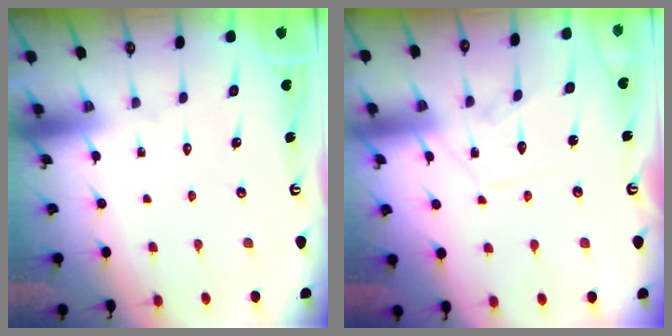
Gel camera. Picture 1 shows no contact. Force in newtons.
{"total": 9.5, "press": 9.5, "slide": 0.3}